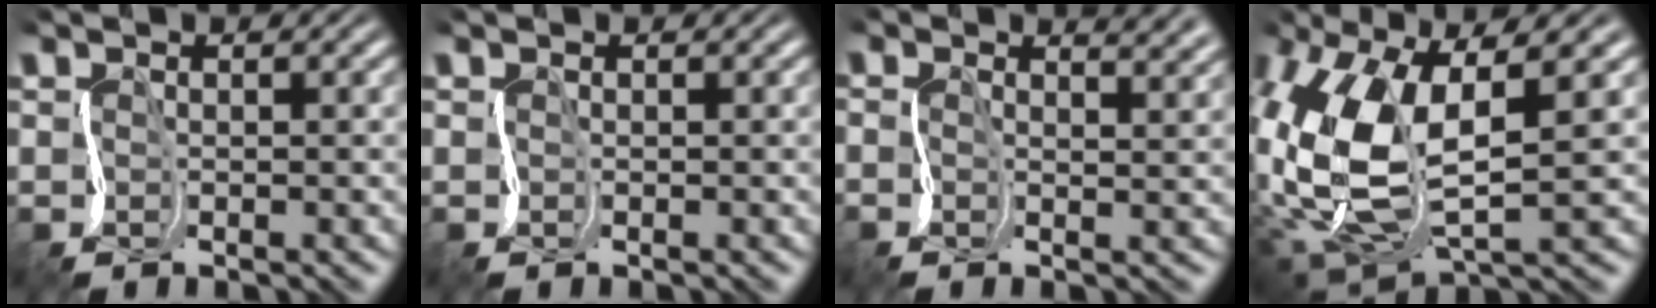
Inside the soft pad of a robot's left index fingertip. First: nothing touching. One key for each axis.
{"total": 0.0}
{"total": 3.7, "fx": 2.2, "fy": 1.6, "fz": 2.5, "tx": -0.029, "ty": 0.022, "tz": 0.007}
{"total": 8.8, "fx": 1.0, "fy": 4.0, "fz": 7.8, "tx": -0.196, "ty": -0.014, "tz": 0.022}